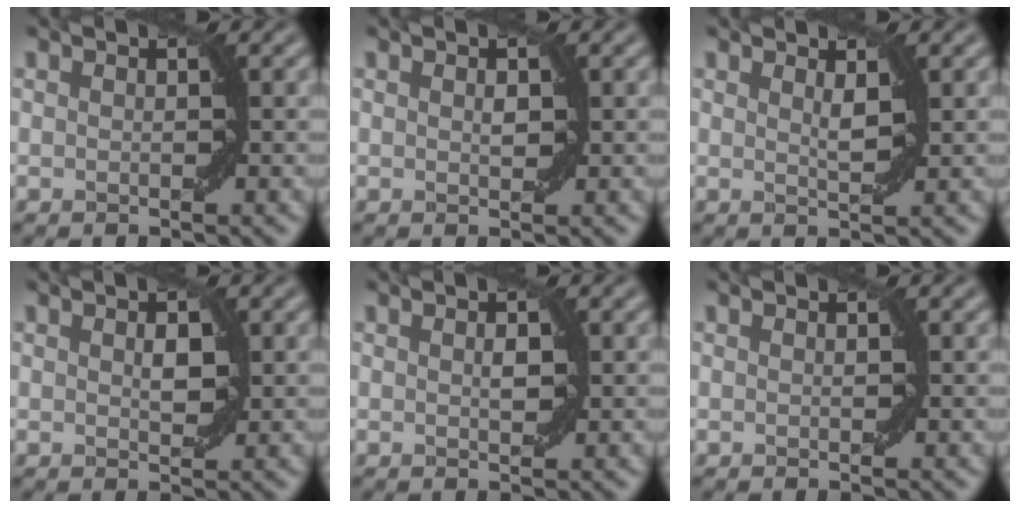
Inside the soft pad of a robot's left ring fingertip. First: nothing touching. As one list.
[{"total": 0.8, "force": [0.2, 0.4, 0.7], "torque": [-0.010, 0.002, 0.005]}, {"total": 1.1, "force": [0.8, 0.1, 0.7], "torque": [-0.012, -0.003, 0.013]}, {"total": 1.6, "force": [0.3, 0.8, 1.3], "torque": [-0.022, 0.002, 0.008]}, {"total": 1.0, "force": [0.2, 0.5, 0.9], "torque": [-0.014, 0.002, 0.005]}, {"total": 0.0}]